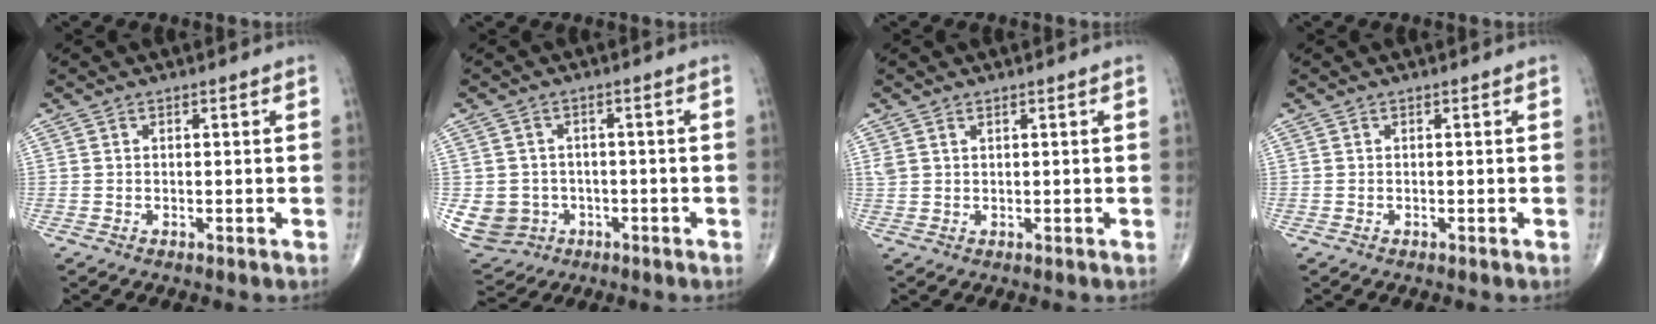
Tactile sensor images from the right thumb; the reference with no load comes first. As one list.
[{"total": 9.1, "force": [-2.0, 8.4, 2.7], "torque": [-0.055, 0.014, -0.019]}, {"total": 0.9, "force": [0.7, 0.4, 0.4], "torque": [-0.004, 0.003, 0.015]}, {"total": 0.0}]